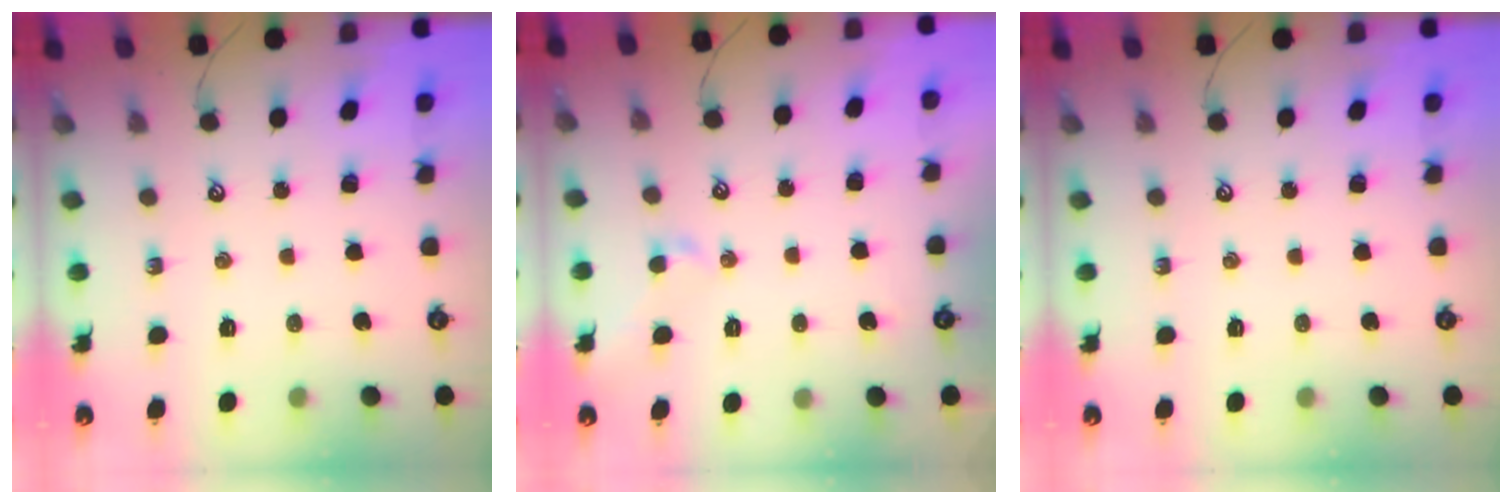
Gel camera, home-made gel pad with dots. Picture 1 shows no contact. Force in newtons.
{"total": 1.1, "press": 0.8, "slide": 0.7}
{"total": 0.0}